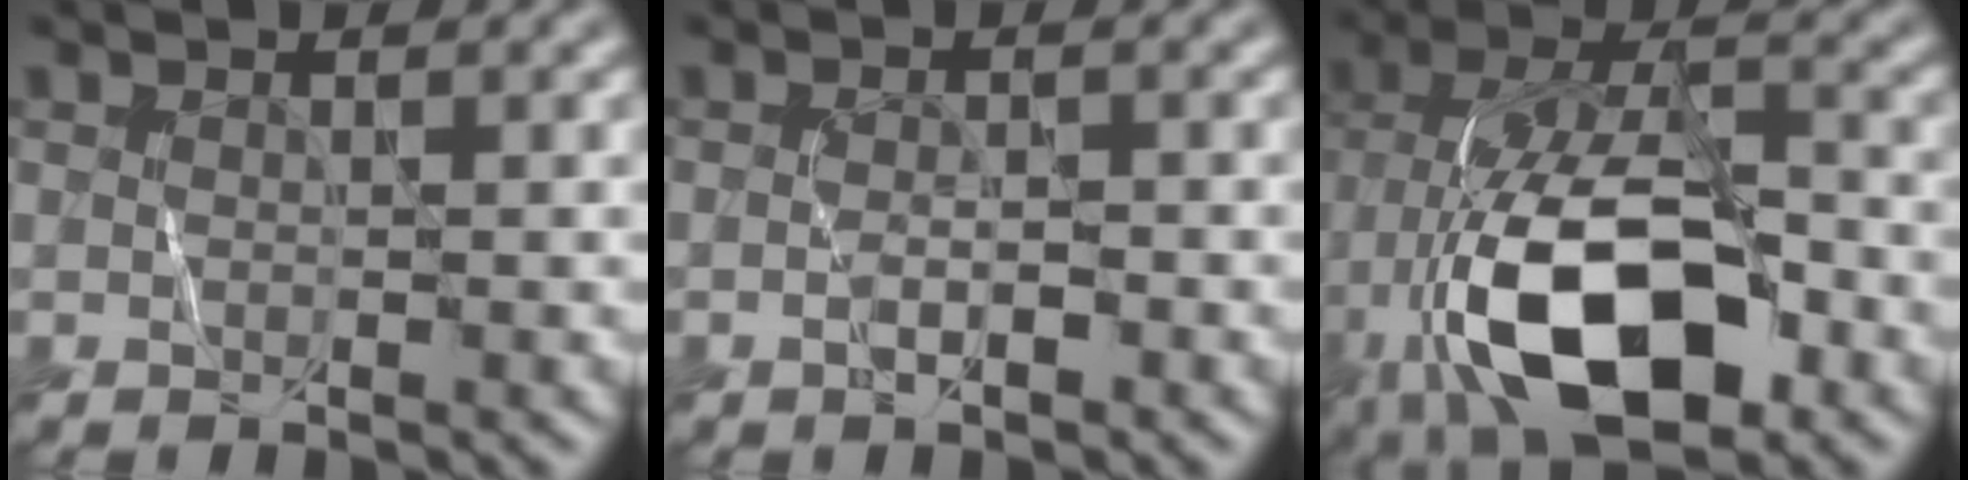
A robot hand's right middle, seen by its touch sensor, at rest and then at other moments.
{"total": 1.1, "force": [-0.5, 0.4, 0.9], "torque": [-0.017, 0.007, -0.010]}
{"total": 12.6, "force": [-5.5, 5.5, 9.9], "torque": [-0.186, 0.012, -0.100]}